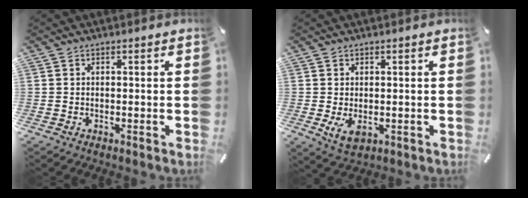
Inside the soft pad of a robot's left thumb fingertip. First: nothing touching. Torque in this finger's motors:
{"motor_torque": [0.88, 0.91, 0.43, 0.13, 0.05]}